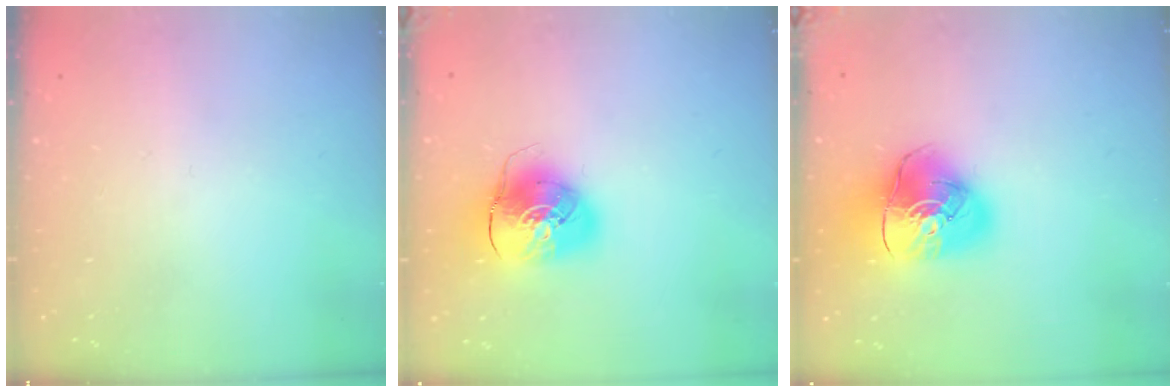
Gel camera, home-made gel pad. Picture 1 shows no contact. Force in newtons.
{"total": 11.2, "press": 11.0, "slide": 1.9}
{"total": 14.6, "press": 14.4, "slide": 2.1}